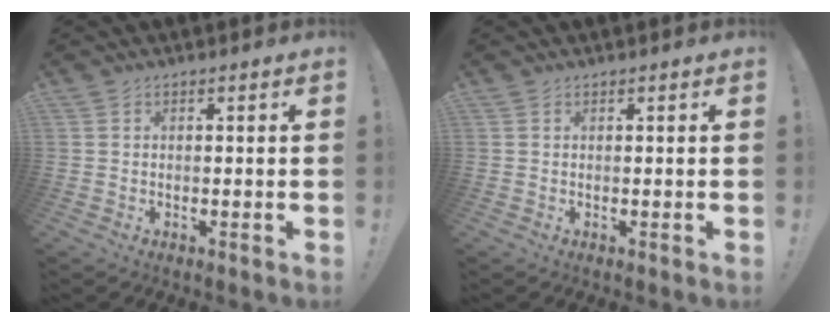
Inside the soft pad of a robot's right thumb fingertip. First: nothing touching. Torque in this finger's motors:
{"motor_torque": [0.06, 0.00, 0.38, -0.06, -0.05]}